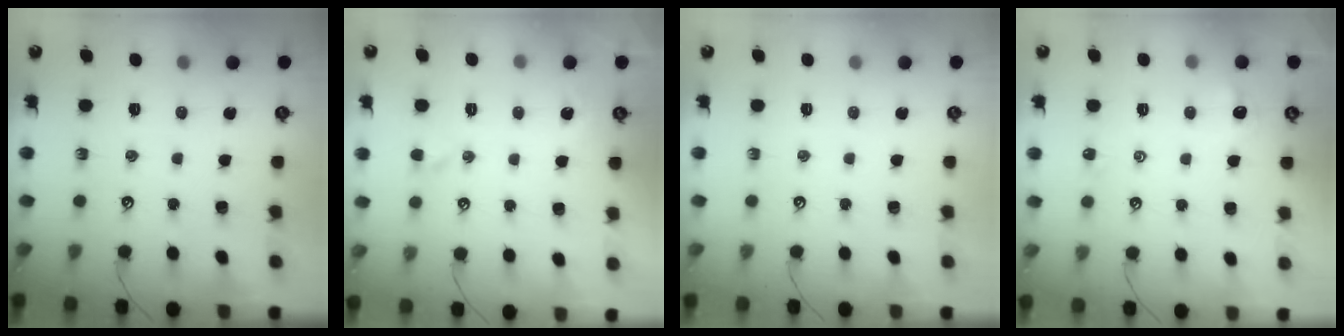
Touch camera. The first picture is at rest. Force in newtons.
{"total": 1.7, "press": 1.6, "slide": 0.5}
{"total": 0.0}
{"total": 1.6, "press": 1.5, "slide": 0.5}